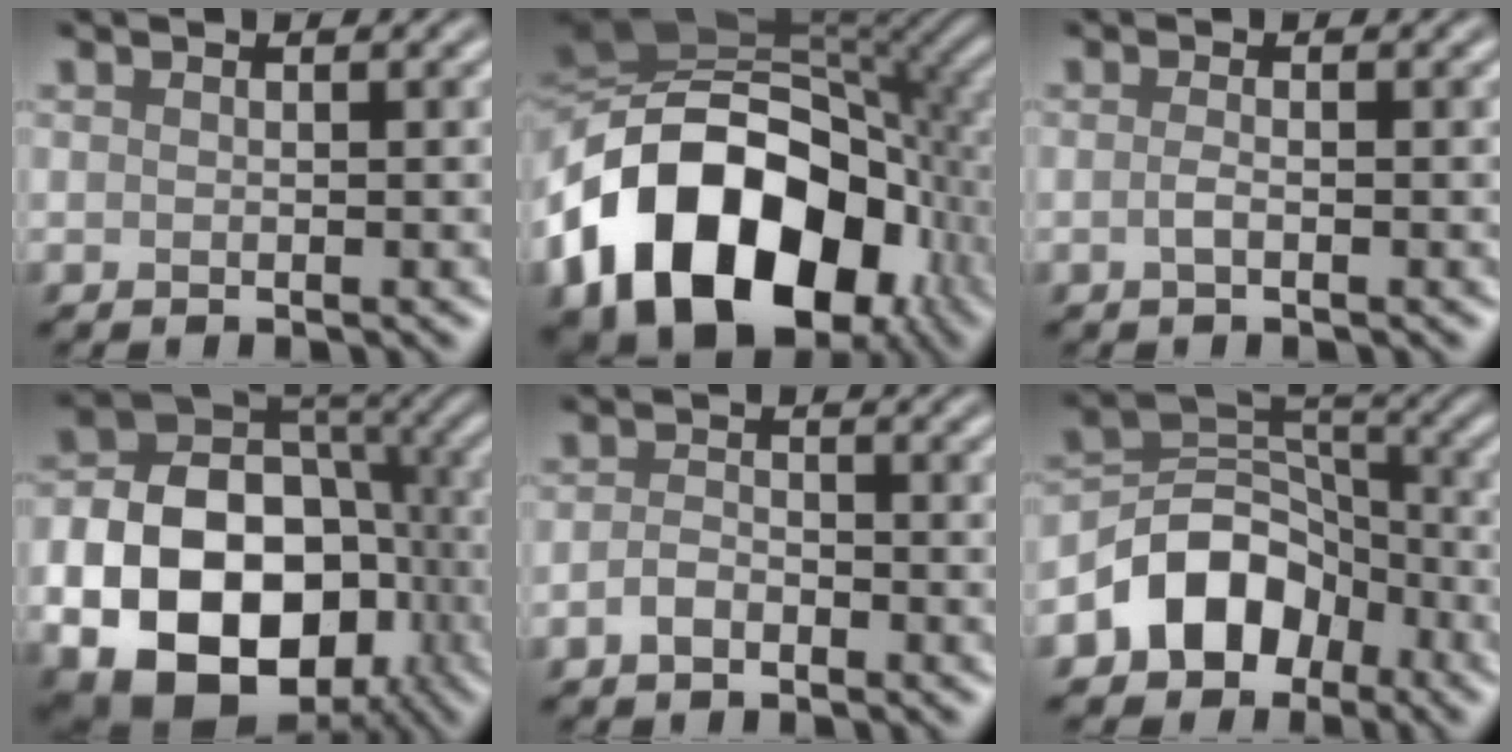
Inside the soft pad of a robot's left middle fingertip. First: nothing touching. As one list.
[{"total": 17.9, "force": [-5.7, 12.0, 12.0], "torque": [-0.219, -0.002, -0.108]}, {"total": 0.9, "force": [-0.3, 0.3, 0.8], "torque": [-0.019, 0.000, -0.008]}, {"total": 17.0, "force": [-5.3, 12.3, 10.5], "torque": [-0.182, -0.030, -0.080]}, {"total": 1.8, "force": [-1.0, 1.0, 1.1], "torque": [-0.022, 0.002, -0.024]}, {"total": 7.0, "force": [-3.6, 5.2, 3.1], "torque": [-0.028, 0.007, -0.075]}]